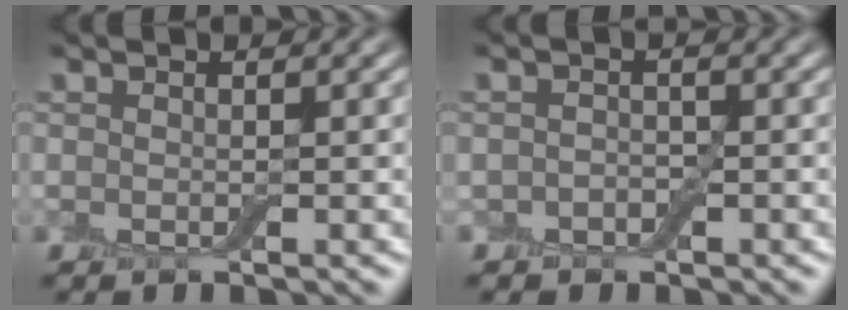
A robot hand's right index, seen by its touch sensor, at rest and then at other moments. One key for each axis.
{"total": 1.2, "fx": -0.7, "fy": 1.0, "fz": 0.4, "tx": -0.006, "ty": 0.000, "tz": -0.015}